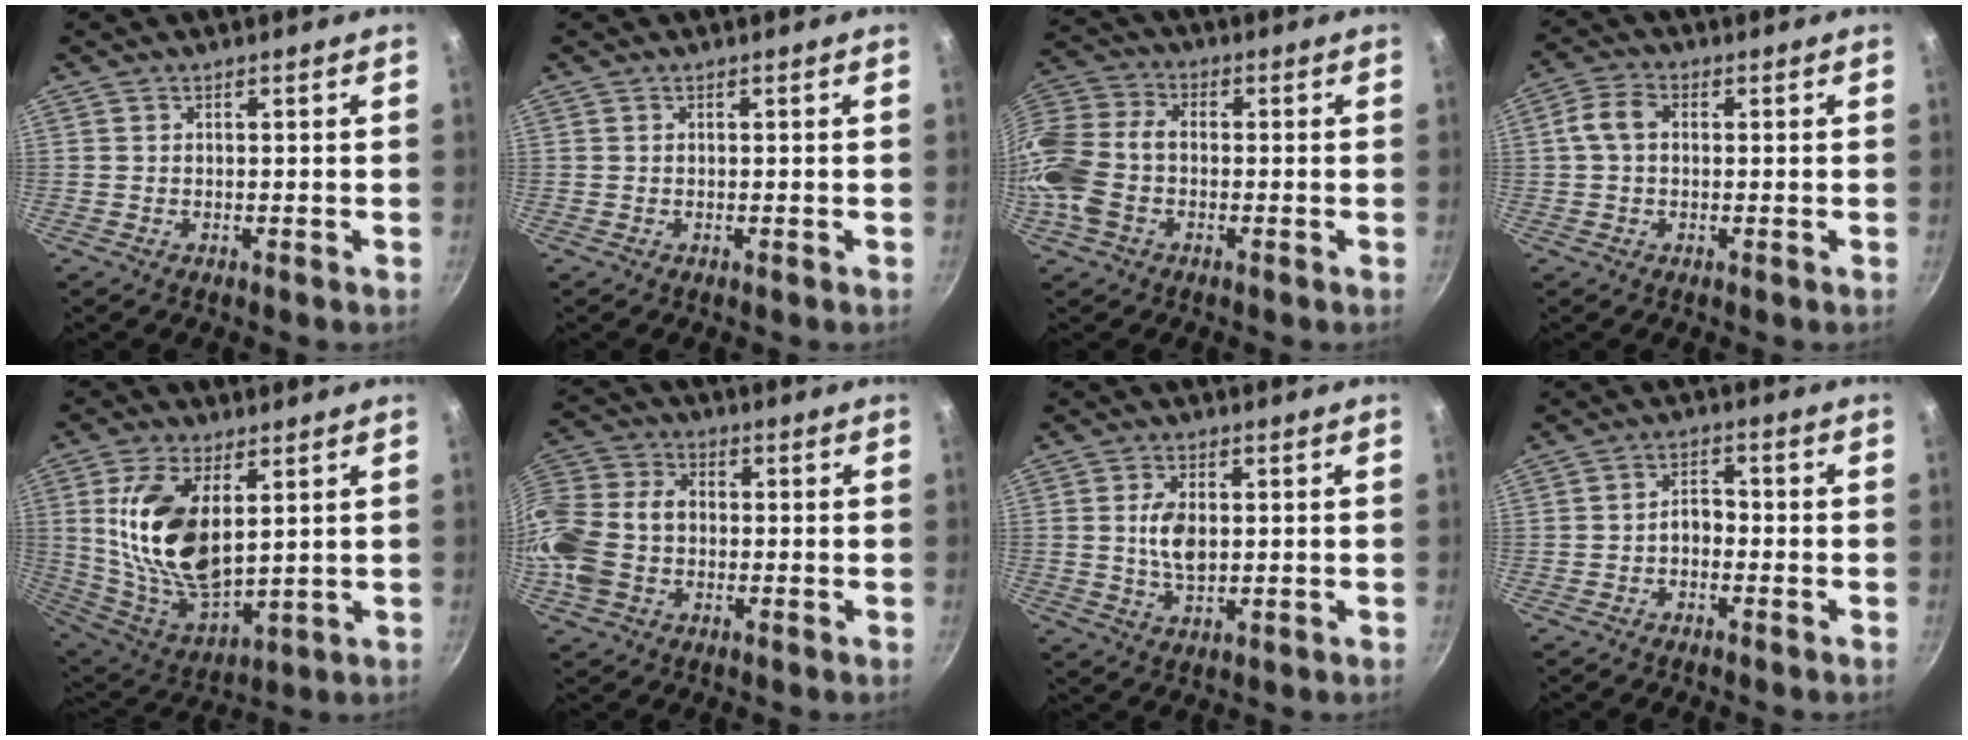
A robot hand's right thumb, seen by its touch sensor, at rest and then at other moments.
{"total": 0.0}
{"total": 14.4, "force": [-2.1, 9.8, 10.4], "torque": [-0.254, 0.026, -0.044]}
{"total": 4.9, "force": [0.5, 3.4, 3.5], "torque": [-0.071, 0.016, 0.004]}
{"total": 18.2, "force": [4.0, 9.2, 15.1], "torque": [-0.281, -0.023, 0.091]}
{"total": 15.6, "force": [-1.6, 11.3, 10.6], "torque": [-0.245, 0.028, -0.032]}
{"total": 6.0, "force": [0.5, 3.4, 5.0], "torque": [-0.090, -0.005, 0.012]}
{"total": 3.2, "force": [-1.2, 2.1, 2.1], "torque": [-0.022, 0.020, -0.029]}